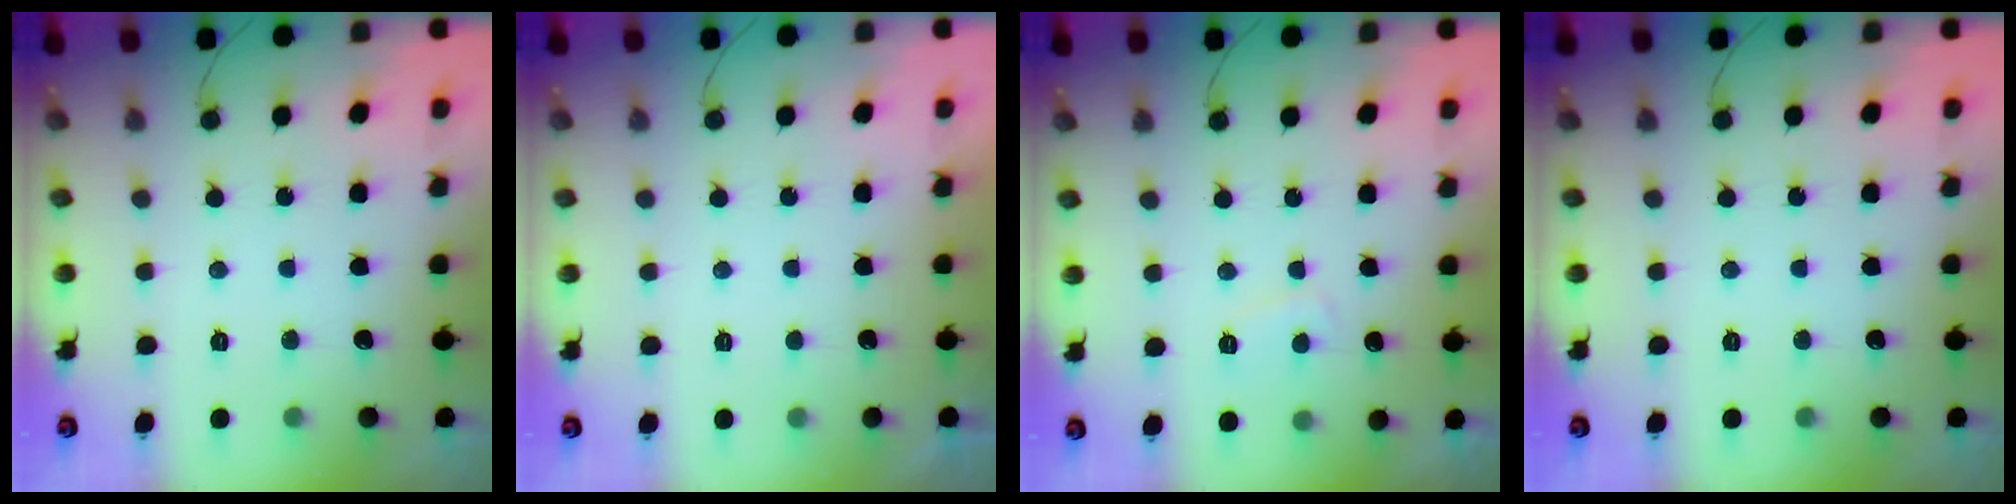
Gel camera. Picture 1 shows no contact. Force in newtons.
{"total": 2.1, "press": 2.0, "slide": 0.4}
{"total": 3.2, "press": 3.1, "slide": 0.6}
{"total": 0.0}